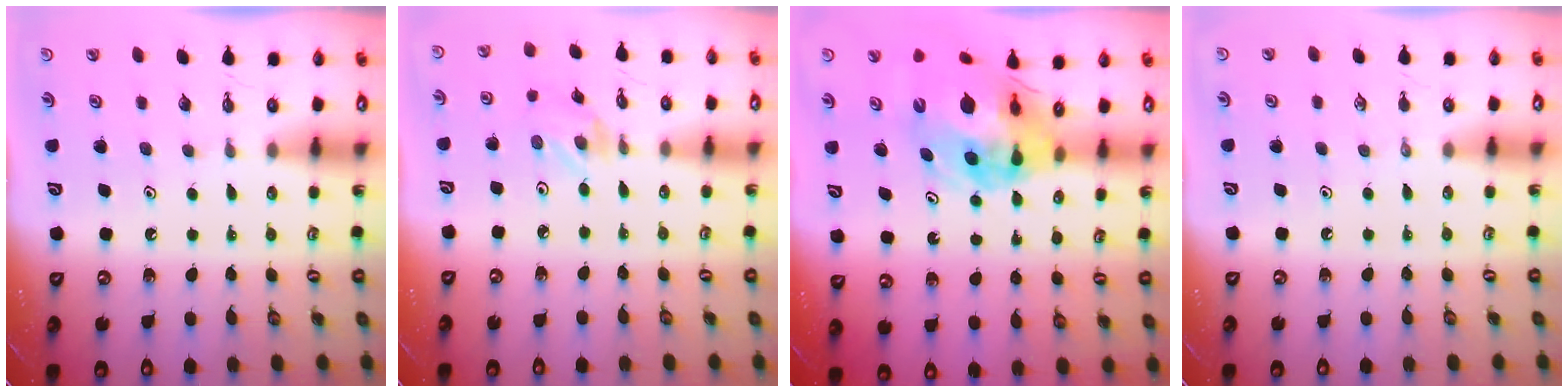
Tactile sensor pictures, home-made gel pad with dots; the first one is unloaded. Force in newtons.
{"total": 1.6, "press": 1.5, "slide": 0.3}
{"total": 17.0, "press": 16.9, "slide": 2.1}
{"total": 0.0}